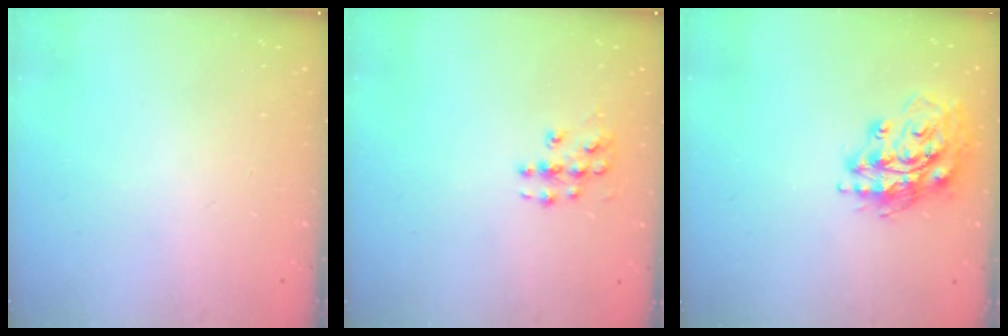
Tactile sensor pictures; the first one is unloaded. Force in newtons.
{"total": 6.1, "press": 6.1, "slide": 0.4}
{"total": 16.9, "press": 16.7, "slide": 2.3}